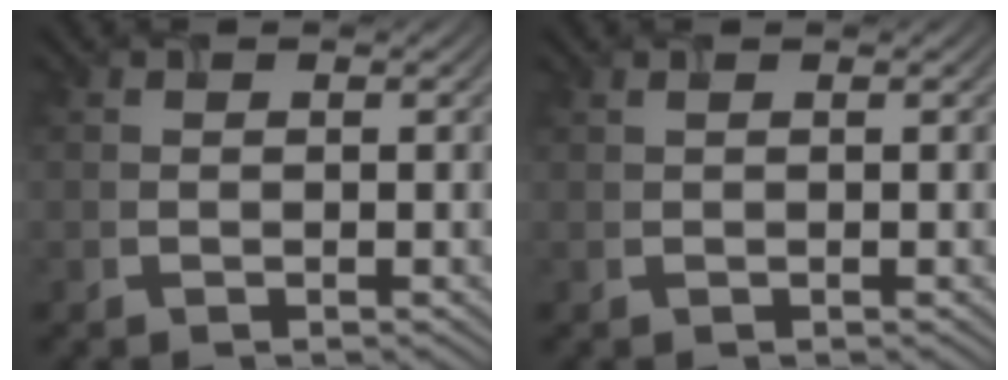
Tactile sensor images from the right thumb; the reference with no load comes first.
{"total": 0.0}